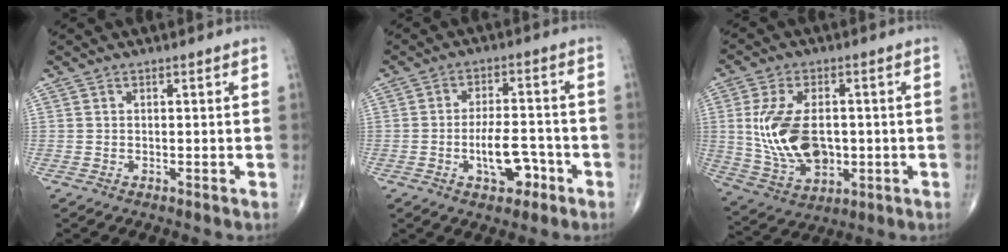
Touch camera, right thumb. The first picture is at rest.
{"total": 8.0, "force": [-3.1, 3.9, 6.3], "torque": [-0.089, 0.025, -0.048]}
{"total": 14.5, "force": [0.1, 8.8, 11.5], "torque": [-0.212, -0.005, 0.019]}